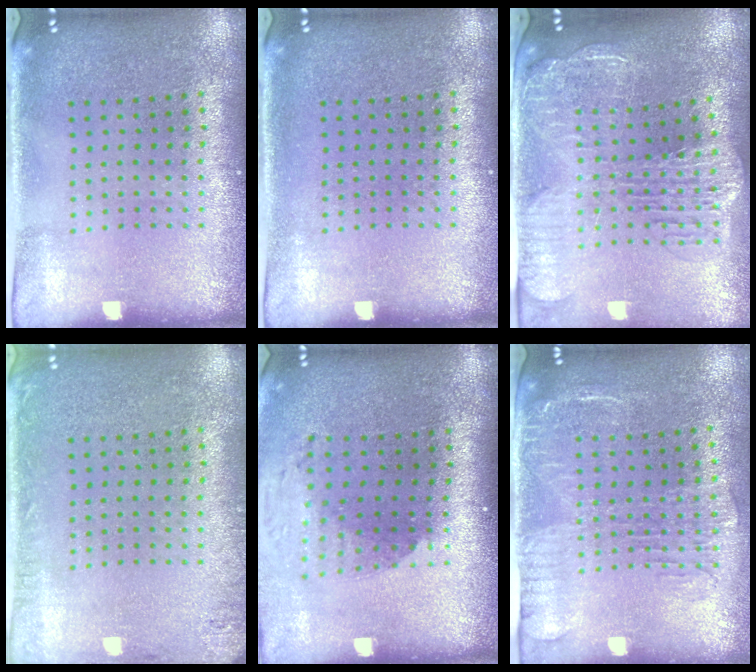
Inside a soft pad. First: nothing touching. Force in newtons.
{"total": 0.0}
{"total": 3.0, "press": 2.5, "slide": 1.7}
{"total": 1.5, "press": 1.5, "slide": 0.2}
{"total": 1.7, "press": 1.3, "slide": 1.1}
{"total": 2.0, "press": 1.6, "slide": 1.1}